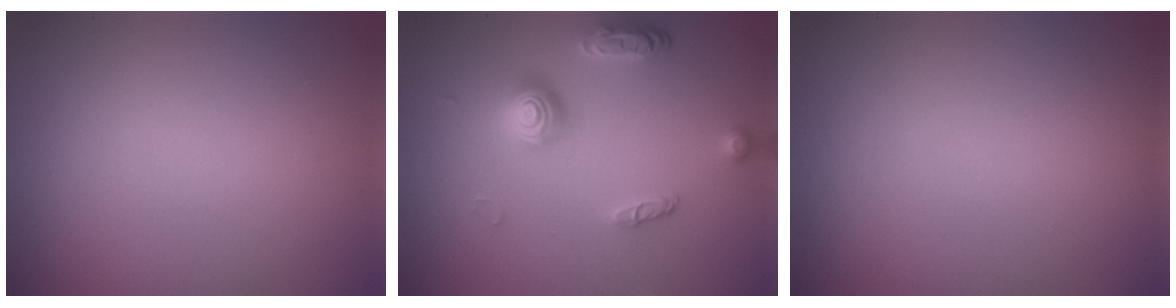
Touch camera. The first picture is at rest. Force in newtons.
{"total": 3.8, "press": 2.8, "slide": 2.5}
{"total": 0.0}